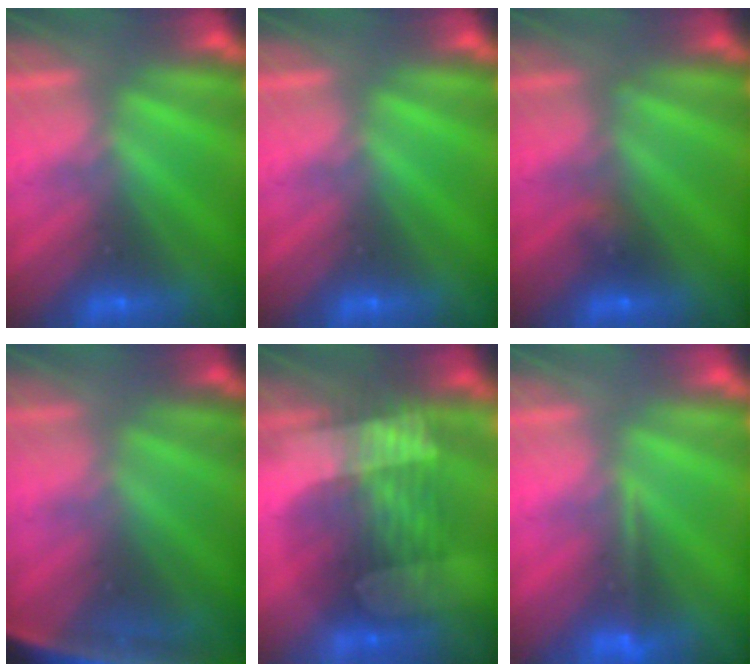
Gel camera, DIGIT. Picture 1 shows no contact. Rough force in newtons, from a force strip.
{"total": 0.0}
{"total": 2.3}
{"total": 7.3}
{"total": 3.1}
{"total": 1.2}